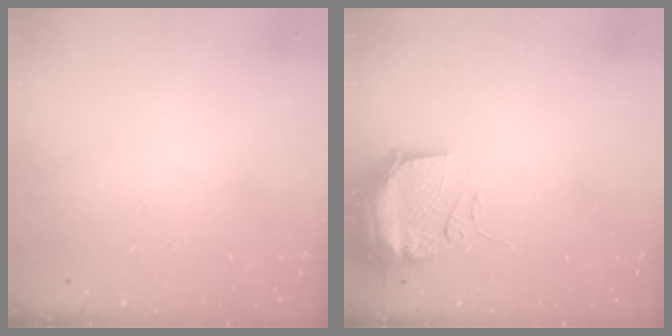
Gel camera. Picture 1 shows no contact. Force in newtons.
{"total": 10.0, "press": 9.9, "slide": 1.6}